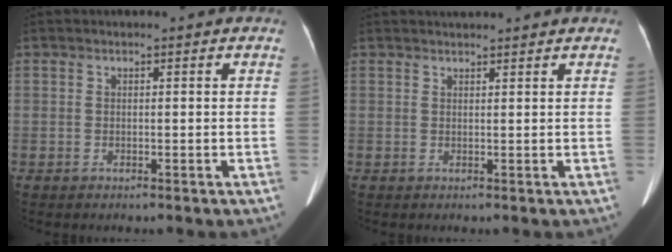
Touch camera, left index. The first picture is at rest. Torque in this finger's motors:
{"motor_torque": [0.00, -0.15, 0.02, 0.00]}